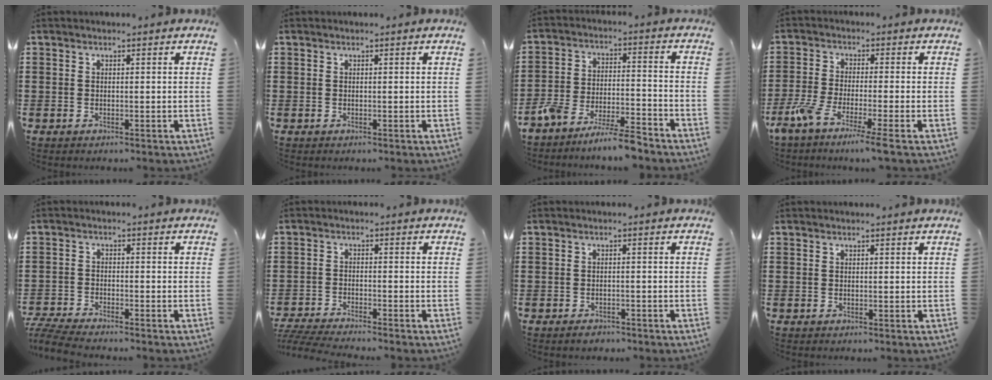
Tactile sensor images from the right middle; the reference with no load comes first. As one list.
[{"total": 0.0}, {"total": 7.6, "force": [-7.4, 0.3, 1.8], "torque": [-0.035, 0.010, -0.143]}, {"total": 5.4, "force": [-4.2, -0.4, 3.4], "torque": [-0.092, -0.026, -0.087]}, {"total": 4.2, "force": [-4.1, 0.0, 0.9], "torque": [-0.036, -0.007, -0.088]}, {"total": 4.0, "force": [-3.9, -0.2, 0.9], "torque": [-0.029, -0.008, -0.083]}, {"total": 1.2, "force": [-1.2, 0.3, 0.1], "torque": [-0.007, 0.000, -0.024]}, {"total": 0.0}]